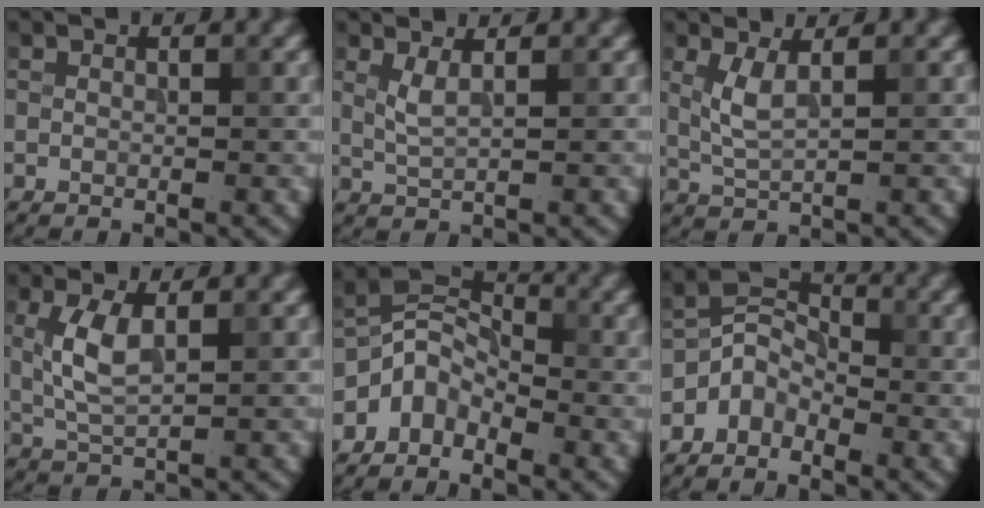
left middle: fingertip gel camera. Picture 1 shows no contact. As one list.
[{"total": 1.8, "force": [0.8, 0.5, 1.5], "torque": [-0.034, -0.005, 0.020]}, {"total": 2.5, "force": [0.8, 0.7, 2.3], "torque": [-0.055, -0.003, 0.020]}, {"total": 3.9, "force": [0.7, 1.5, 3.5], "torque": [-0.079, 0.002, 0.016]}, {"total": 4.1, "force": [-2.6, 2.6, 1.9], "torque": [-0.030, 0.007, -0.064]}, {"total": 3.3, "force": [-2.2, 2.2, 1.3], "torque": [-0.023, 0.008, -0.054]}]